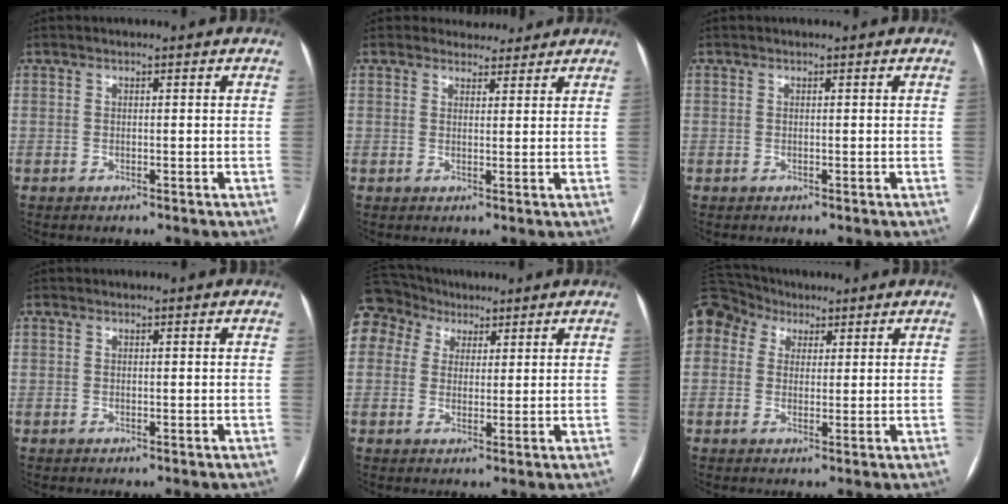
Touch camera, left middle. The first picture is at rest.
{"total": 3.8, "force": [3.4, 1.6, -0.2], "torque": [0.009, 0.004, 0.040]}
{"total": 0.0}
{"total": 0.0}
{"total": 9.0, "force": [5.3, 7.1, 1.7], "torque": [-0.049, 0.048, 0.105]}
{"total": 15.7, "force": [7.7, 12.3, 6.2], "torque": [-0.199, 0.086, 0.149]}